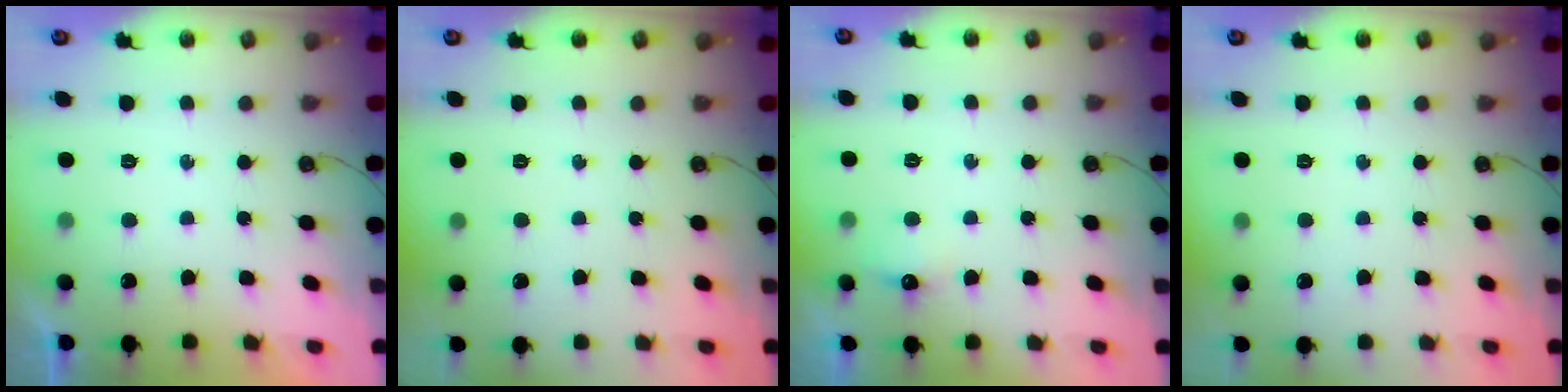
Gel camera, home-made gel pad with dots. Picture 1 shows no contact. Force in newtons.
{"total": 0.0}
{"total": 4.3, "press": 4.3, "slide": 0.7}
{"total": 0.0}